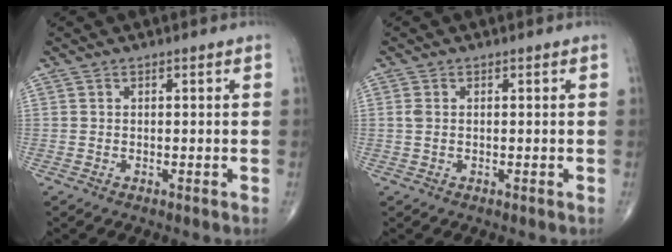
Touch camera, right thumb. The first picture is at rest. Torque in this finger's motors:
{"motor_torque": [0.05, -0.15, 0.23, 0.09, 0.04]}